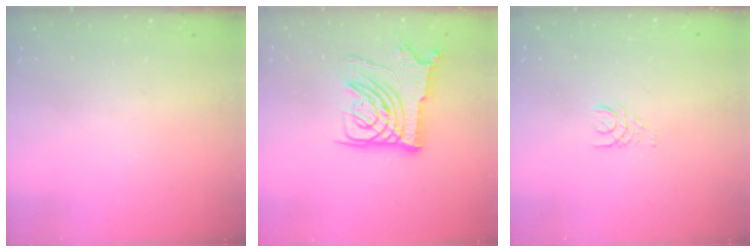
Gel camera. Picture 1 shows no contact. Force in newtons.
{"total": 13.6, "press": 13.5, "slide": 1.8}
{"total": 1.4, "press": 1.4, "slide": 0.2}